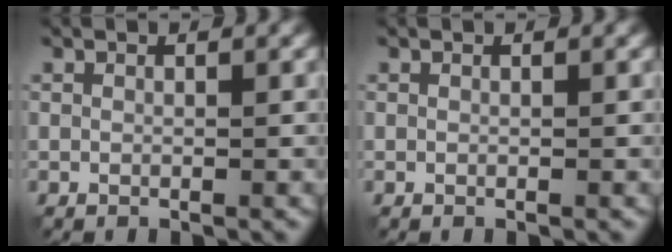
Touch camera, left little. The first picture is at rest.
{"total": 0.0}